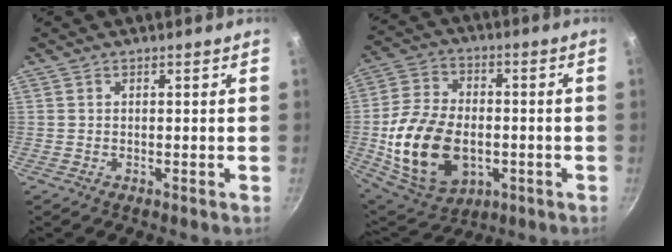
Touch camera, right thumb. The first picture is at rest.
{"total": 20.0, "force": [-3.6, 13.2, 14.6], "torque": [-0.265, 0.014, -0.049]}